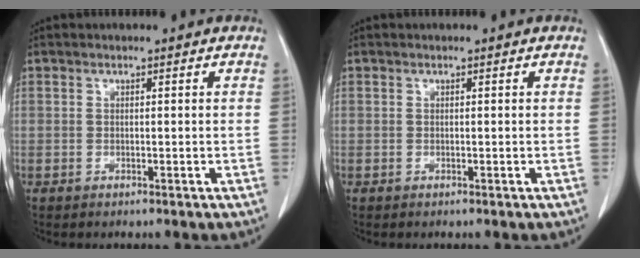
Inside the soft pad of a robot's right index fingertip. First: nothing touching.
{"total": 0.0}